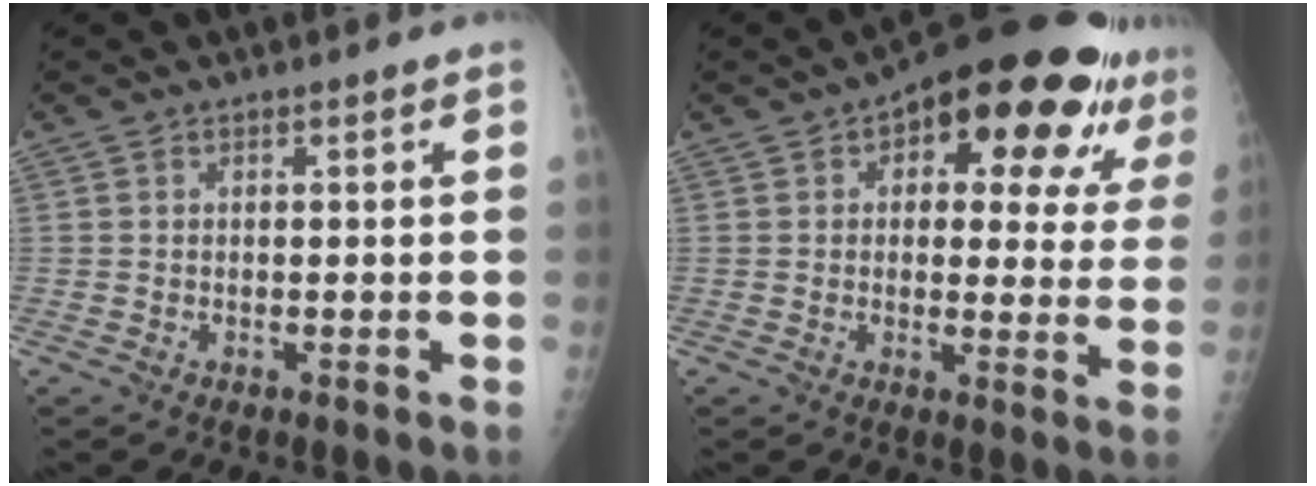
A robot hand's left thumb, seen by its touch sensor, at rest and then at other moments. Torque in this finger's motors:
{"motor_torque": [0.46, 0.62, 0.21, 0.20, 0.20]}